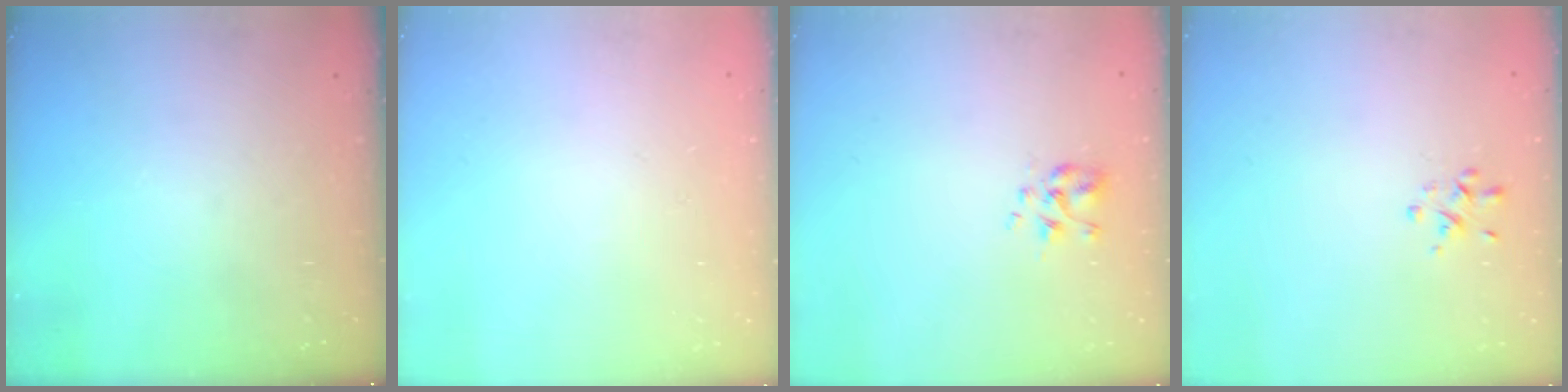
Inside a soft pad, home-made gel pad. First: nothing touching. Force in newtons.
{"total": 1.8, "press": 1.8, "slide": 0.2}
{"total": 2.3, "press": 2.1, "slide": 0.9}
{"total": 2.0, "press": 1.9, "slide": 0.6}